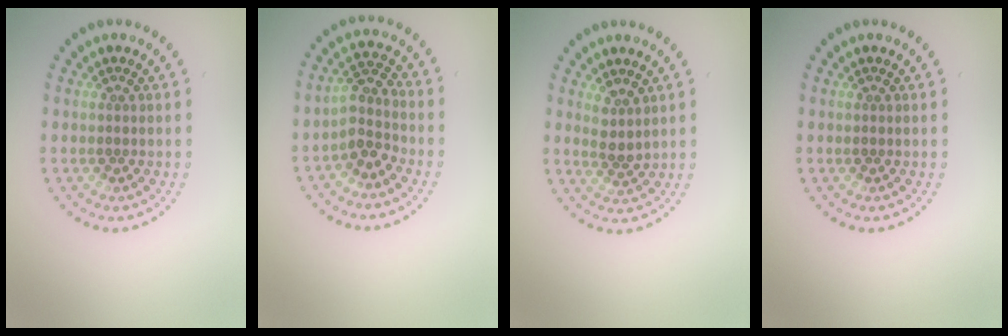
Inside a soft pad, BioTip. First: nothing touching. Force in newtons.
{"total": 2.6, "press": 2.1, "slide": 1.6}
{"total": 2.0, "press": 1.6, "slide": 1.1}
{"total": 0.0}